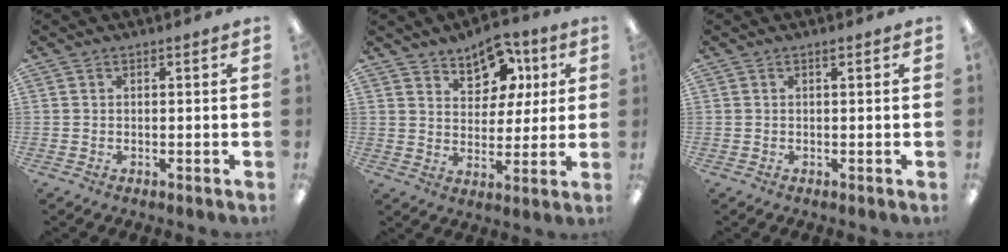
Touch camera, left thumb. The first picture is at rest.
{"total": 10.4, "force": [6.8, 6.9, 4.0], "torque": [-0.053, -0.036, 0.124]}
{"total": 0.5, "force": [0.4, 0.1, 0.3], "torque": [-0.006, 0.002, 0.008]}